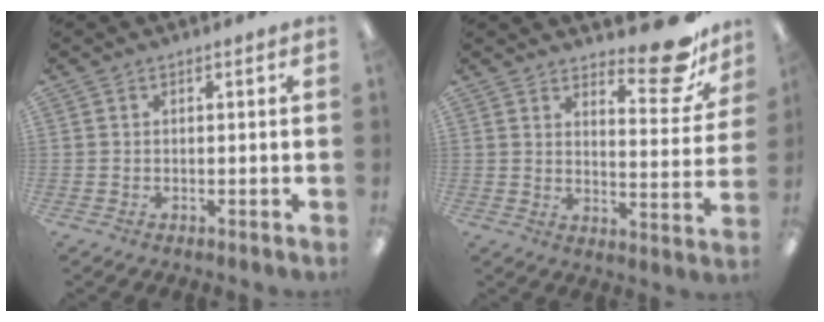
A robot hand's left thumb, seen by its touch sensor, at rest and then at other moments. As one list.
[{"total": 13.1, "force": [10.0, 4.1, 7.3], "torque": [-0.082, -0.071, 0.166]}]